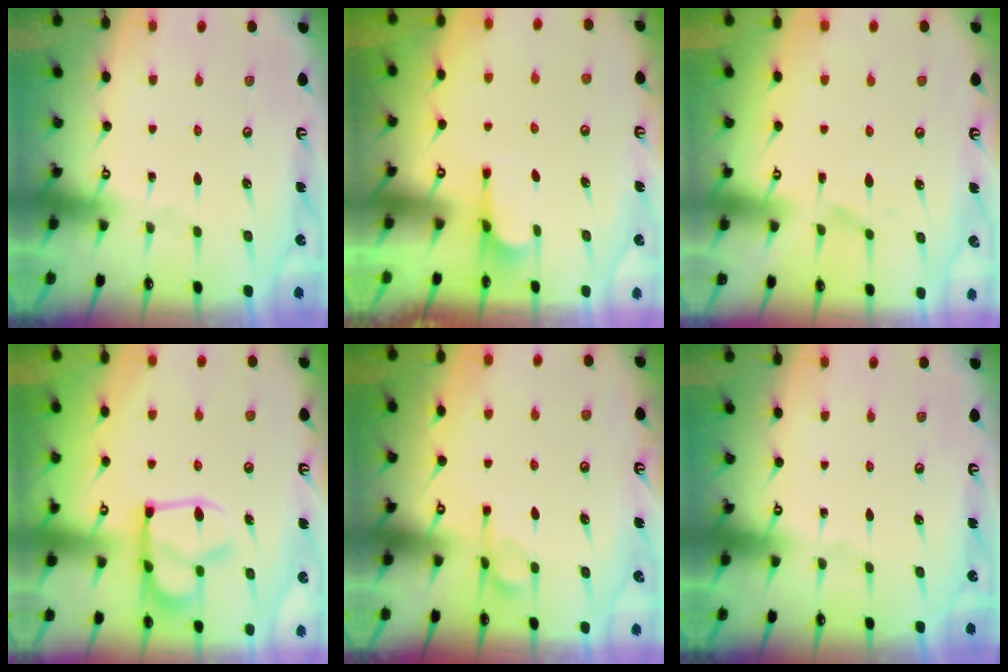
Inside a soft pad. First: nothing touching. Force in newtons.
{"total": 2.0, "press": 1.7, "slide": 1.1}
{"total": 1.9, "press": 1.4, "slide": 1.2}
{"total": 9.0, "press": 8.9, "slide": 1.2}
{"total": 5.4, "press": 5.4, "slide": 0.9}
{"total": 0.0}